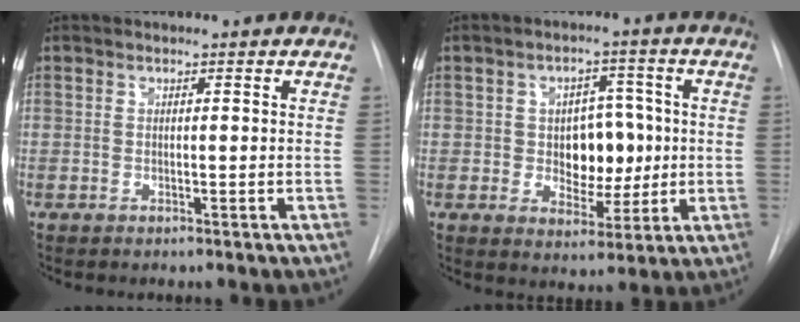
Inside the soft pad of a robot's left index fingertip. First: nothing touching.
{"total": 8.0, "force": [-0.7, 5.4, 5.8], "torque": [-0.082, 0.011, 0.001]}